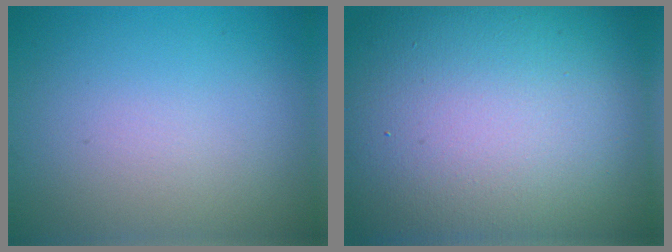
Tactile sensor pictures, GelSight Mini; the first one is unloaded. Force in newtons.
{"total": 21.7, "press": 21.7, "slide": 0.8}